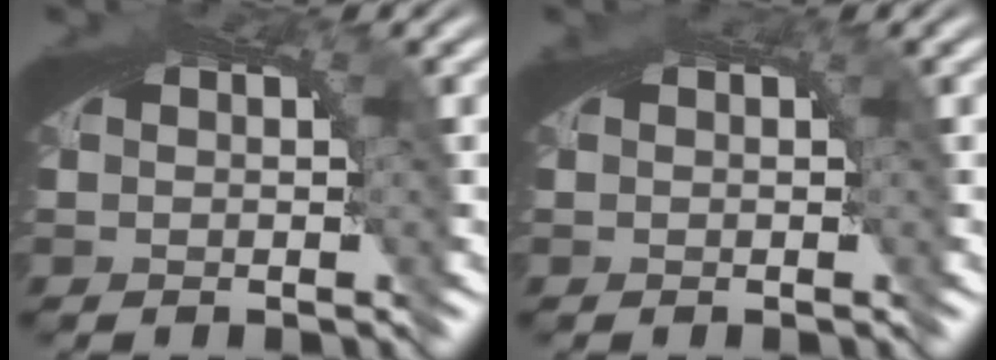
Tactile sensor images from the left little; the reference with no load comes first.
{"total": 1.0, "force": [-0.3, -0.1, -0.9], "torque": [0.009, -0.006, -0.003]}